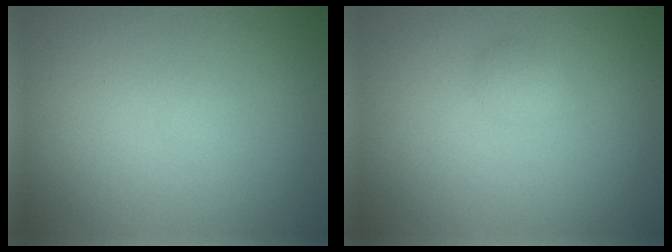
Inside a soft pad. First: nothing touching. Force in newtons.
{"total": 0.8, "press": 0.8, "slide": 0.1}